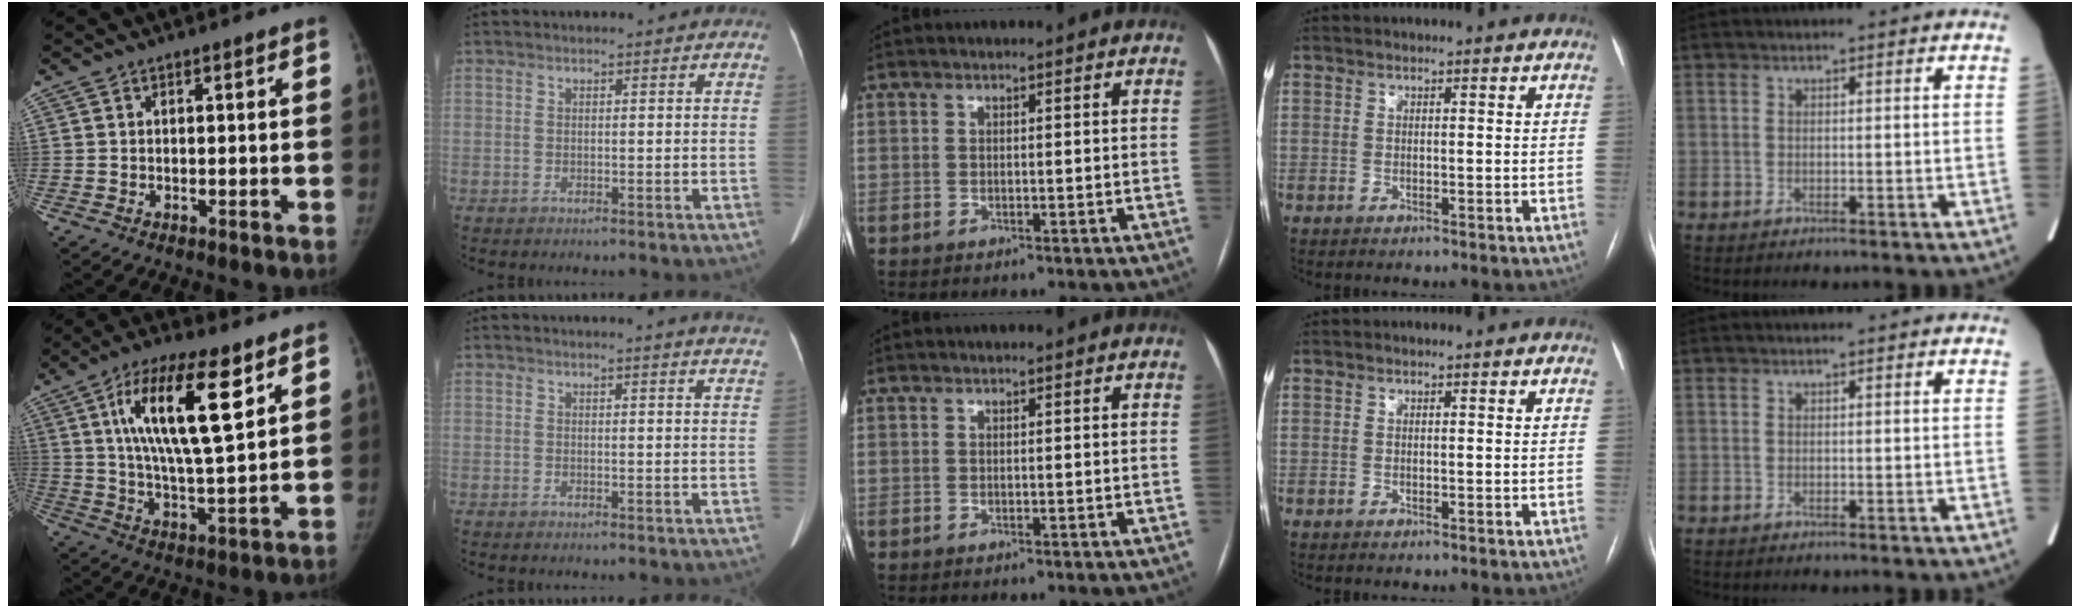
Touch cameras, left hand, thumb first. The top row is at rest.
{"thumb": {"total": 17.1, "force": [7.3, 4.9, 14.6], "torque": [-0.251, -0.027, 0.129]}, "index": {"total": 5.3, "force": [5.0, -0.6, 1.8], "torque": [-0.019, -0.010, 0.032]}}